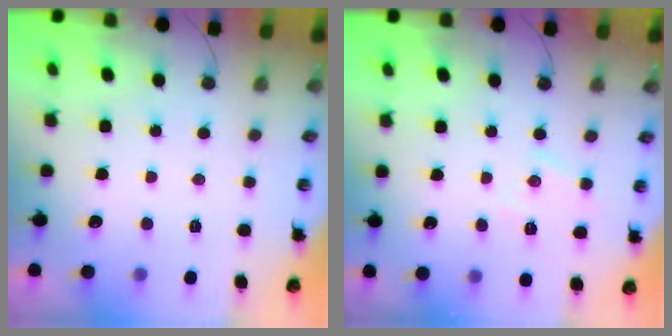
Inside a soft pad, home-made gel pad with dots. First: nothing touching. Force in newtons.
{"total": 7.4, "press": 7.4, "slide": 0.6}